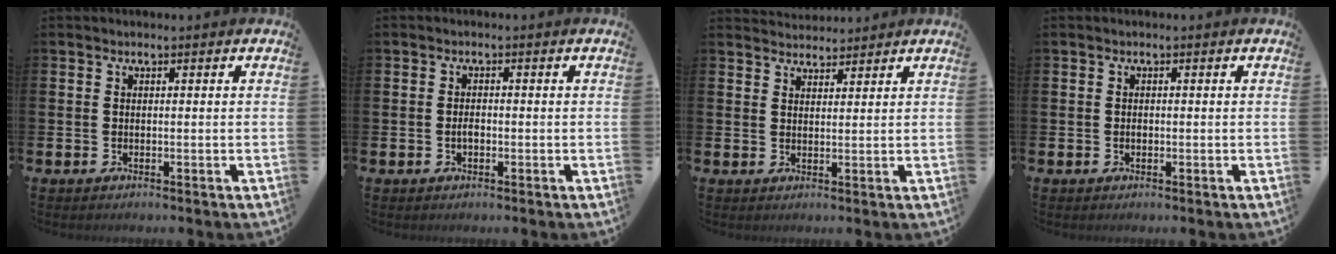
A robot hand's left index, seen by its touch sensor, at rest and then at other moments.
{"total": 1.3, "force": [-0.3, 0.7, 1.0], "torque": [-0.010, -0.001, -0.009]}
{"total": 2.9, "force": [2.8, 0.7, -0.2], "torque": [-0.002, -0.012, 0.053]}
{"total": 0.6, "force": [-0.1, 0.4, 0.4], "torque": [-0.007, 0.002, -0.004]}